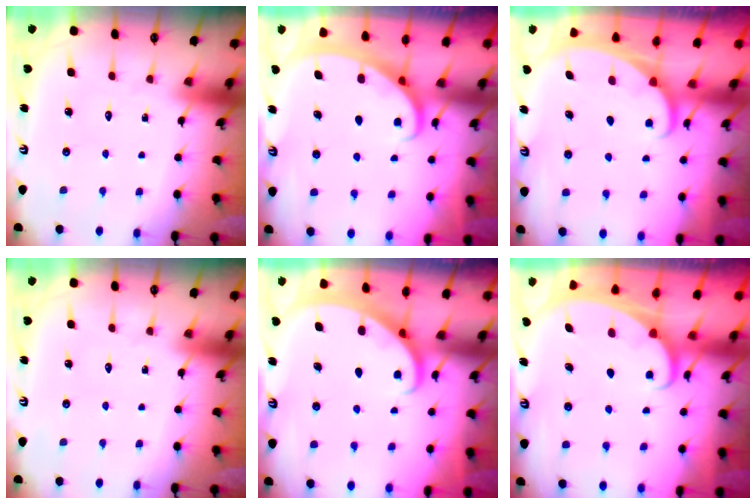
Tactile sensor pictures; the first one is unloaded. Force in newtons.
{"total": 2.6, "press": 2.6, "slide": 0.3}
{"total": 1.7, "press": 1.7, "slide": 0.1}
{"total": 0.0}
{"total": 2.2, "press": 2.2, "slide": 0.2}
{"total": 2.1, "press": 2.1, "slide": 0.3}